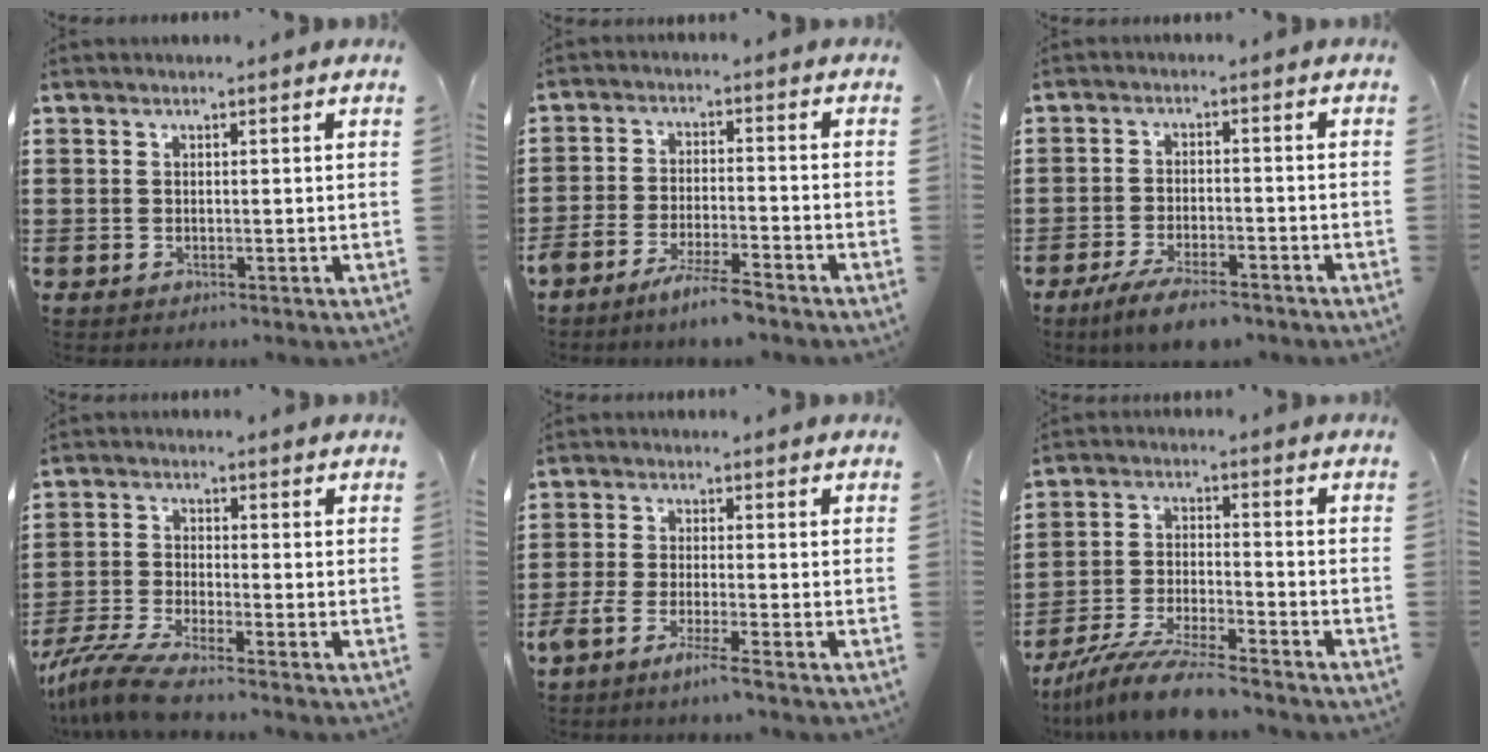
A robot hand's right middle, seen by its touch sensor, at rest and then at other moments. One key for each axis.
{"total": 5.5, "fx": -4.8, "fy": 0.2, "fz": 2.7, "tx": -0.054, "ty": -0.006, "tz": -0.088}
{"total": 5.2, "fx": -4.4, "fy": 0.9, "fz": 2.6, "tx": -0.055, "ty": -0.004, "tz": -0.083}
{"total": 5.6, "fx": -5.0, "fy": 0.2, "fz": 2.6, "tx": -0.076, "ty": -0.024, "tz": -0.104}
{"total": 4.0, "fx": -2.9, "fy": -0.2, "fz": 2.7, "tx": -0.065, "ty": -0.015, "tz": -0.058}
{"total": 8.9, "fx": -8.2, "fy": 0.5, "fz": 3.5, "tx": -0.069, "ty": 0.005, "tz": -0.158}